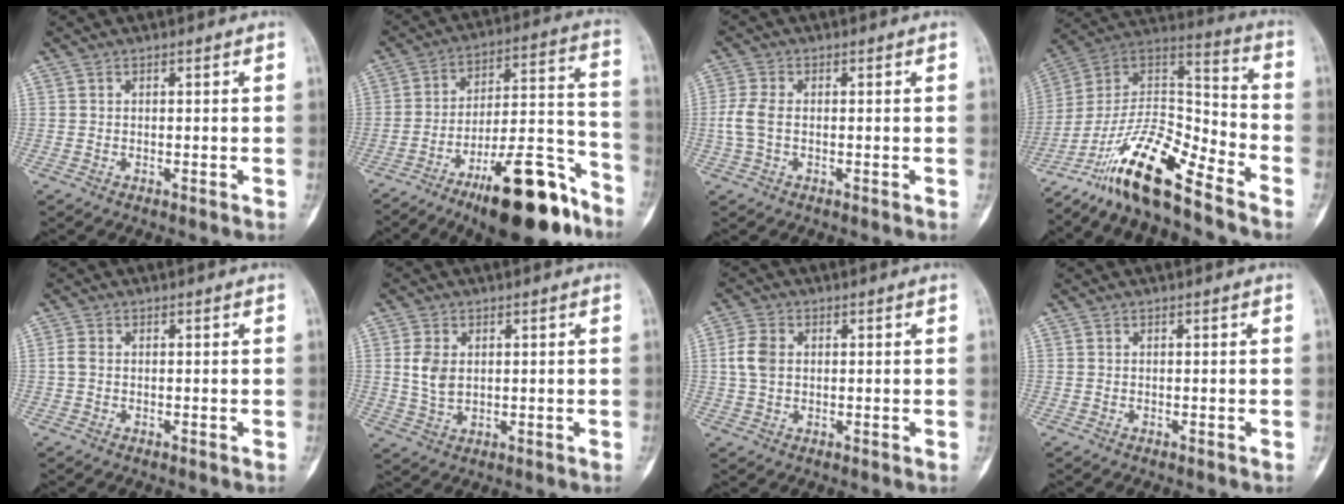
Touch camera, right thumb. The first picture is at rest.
{"total": 21.7, "force": [-14.1, 6.5, 15.2], "torque": [-0.190, 0.097, -0.224]}
{"total": 4.2, "force": [-0.4, 2.5, 3.4], "torque": [-0.091, 0.006, -0.012]}
{"total": 18.0, "force": [-13.4, 4.0, 11.3], "torque": [-0.194, 0.096, -0.248]}
{"total": 1.6, "force": [-0.1, 1.1, 1.1], "torque": [-0.026, 0.000, -0.005]}
{"total": 5.3, "force": [0.9, 3.5, 3.8], "torque": [-0.070, -0.003, 0.023]}
{"total": 5.0, "force": [0.6, 3.6, 3.4], "torque": [-0.072, 0.007, 0.008]}
{"total": 0.0}